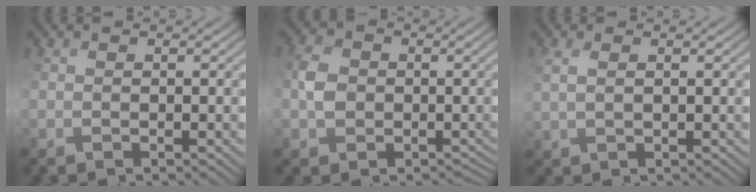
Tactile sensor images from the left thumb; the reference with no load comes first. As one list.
[{"total": 3.7, "force": [-0.2, 3.5, 1.0], "torque": [-0.023, 0.005, -0.018]}, {"total": 2.0, "force": [2.0, -0.2, 0.0], "torque": [-0.001, 0.016, 0.038]}]